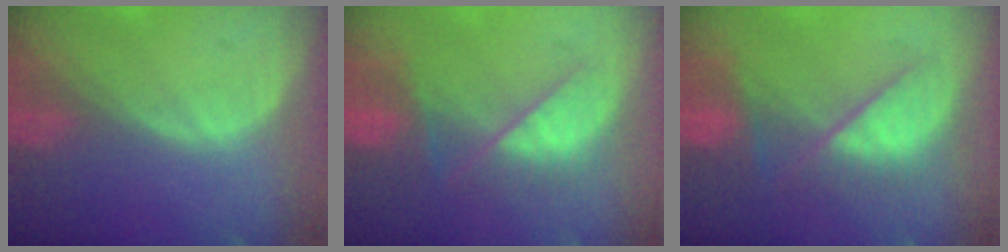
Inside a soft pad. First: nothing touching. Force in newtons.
{"total": 7.9, "press": 7.2, "slide": 3.1}
{"total": 7.3, "press": 7.2, "slide": 0.7}